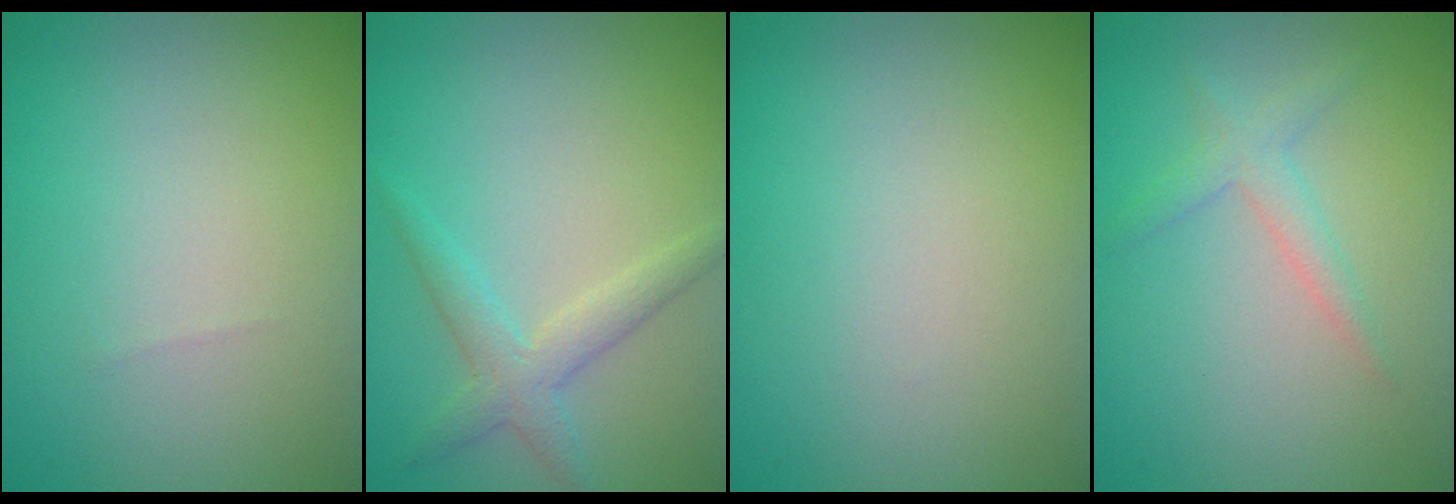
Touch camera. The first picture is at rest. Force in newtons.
{"total": 2.6, "press": 2.6, "slide": 0.1}
{"total": 0.0}
{"total": 1.9, "press": 1.9, "slide": 0.1}